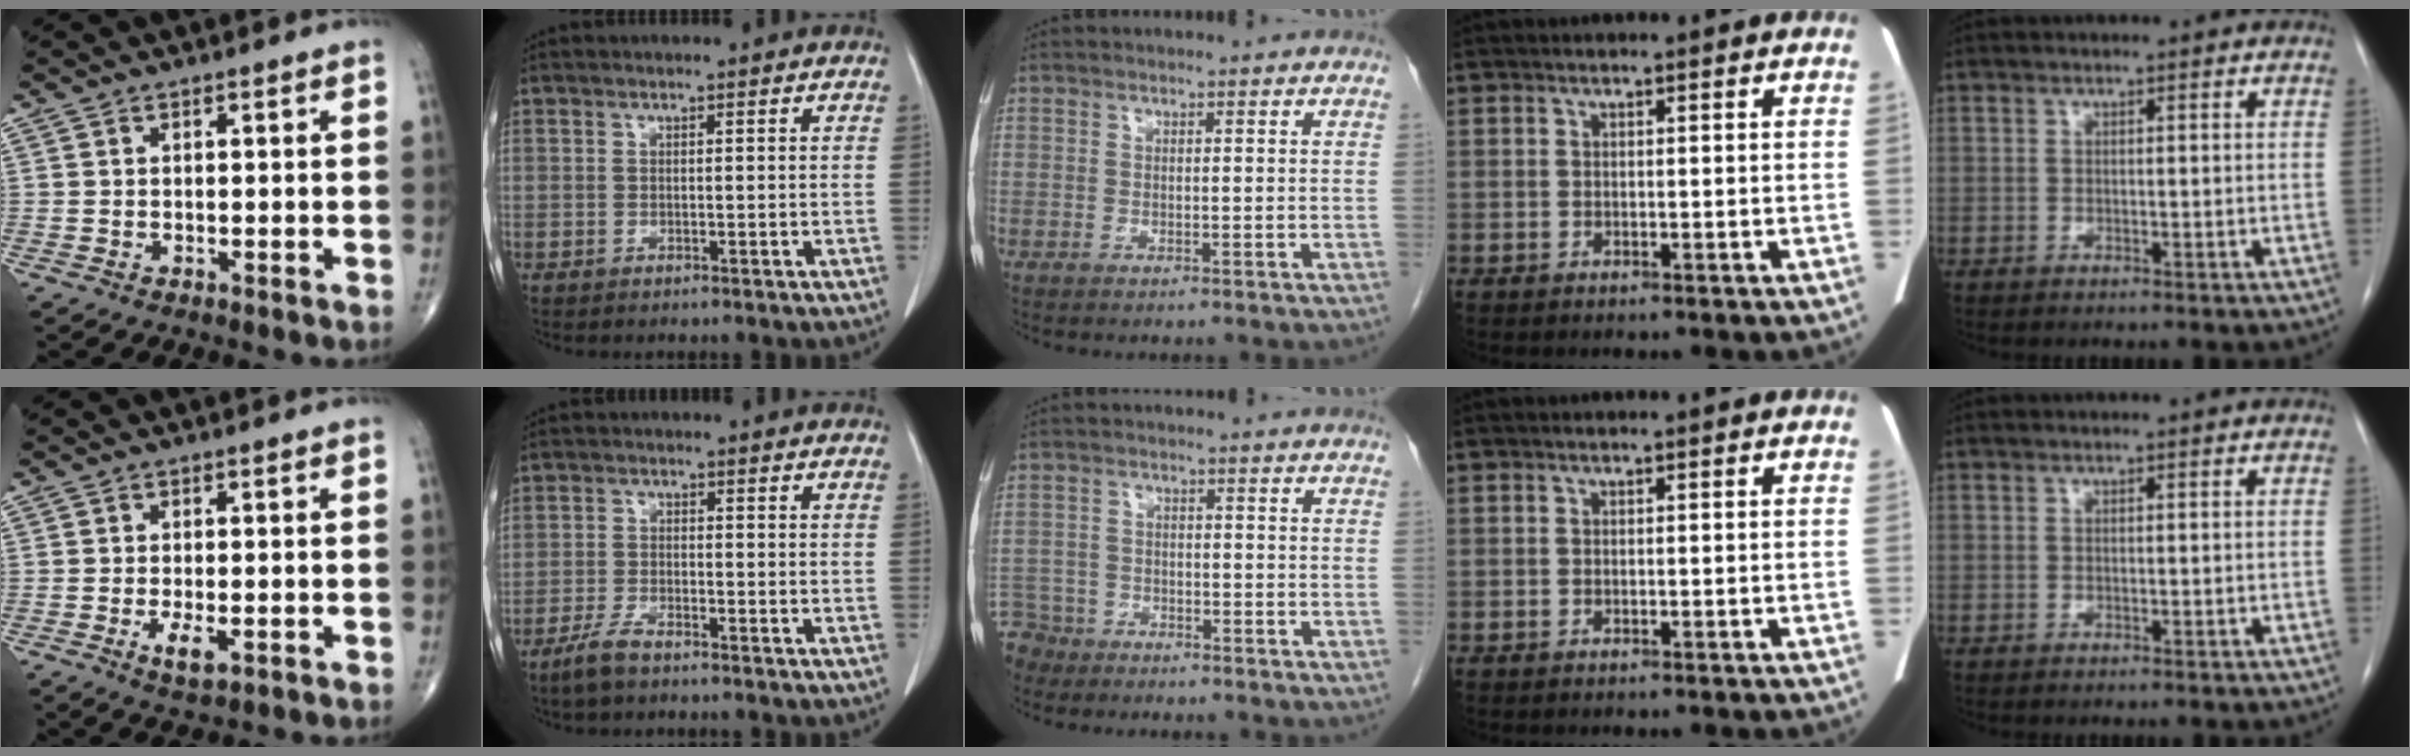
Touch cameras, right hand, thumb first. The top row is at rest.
{"thumb": {"total": 3.8, "force": [-1.2, 1.6, 3.3], "torque": [-0.059, -0.006, -0.018]}, "index": {"total": 3.7, "force": [-3.0, 0.7, 2.1], "torque": [-0.051, -0.003, -0.057]}, "middle": {"total": 5.5, "force": [-4.8, 2.6, -0.7], "torque": [0.015, -0.003, -0.092]}}